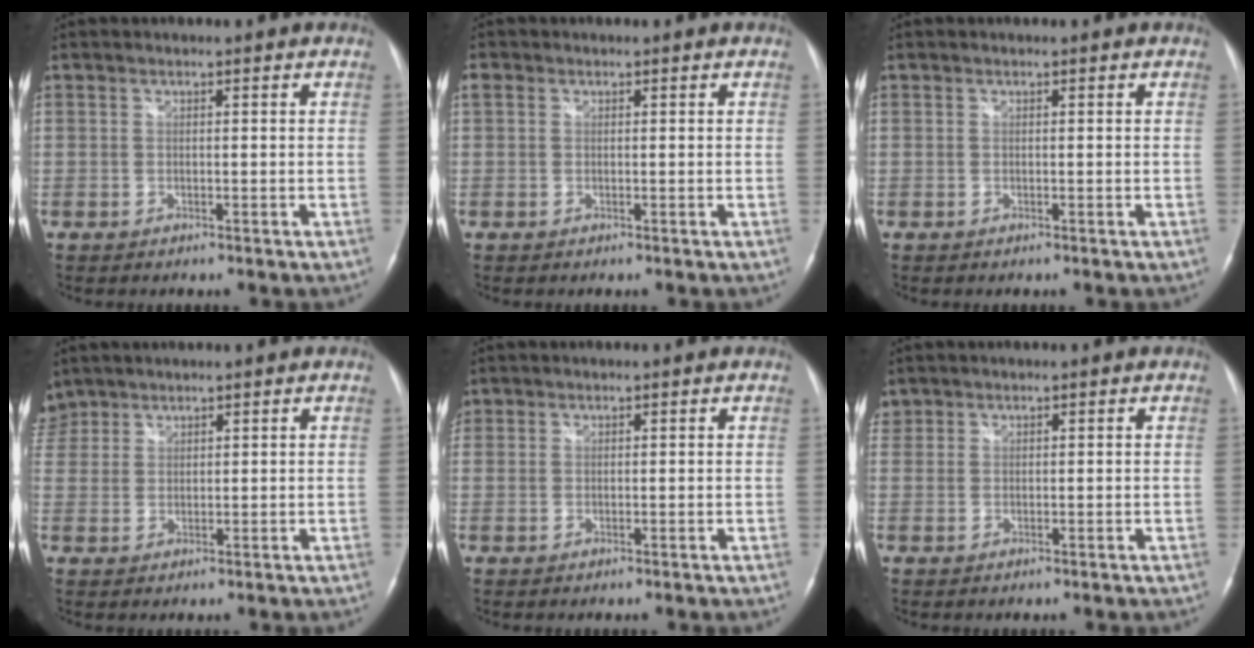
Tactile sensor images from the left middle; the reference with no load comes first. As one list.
[{"total": 1.1, "force": [0.4, 0.9, 0.4], "torque": [-0.013, 0.016, 0.009]}, {"total": 0.0}, {"total": 5.1, "force": [4.1, 3.0, 0.1], "torque": [-0.003, 0.014, 0.086]}, {"total": 1.3, "force": [1.0, 0.9, -0.1], "torque": [0.009, 0.008, 0.015]}, {"total": 2.0, "force": [1.4, 1.4, 0.0], "torque": [0.004, 0.011, 0.027]}]